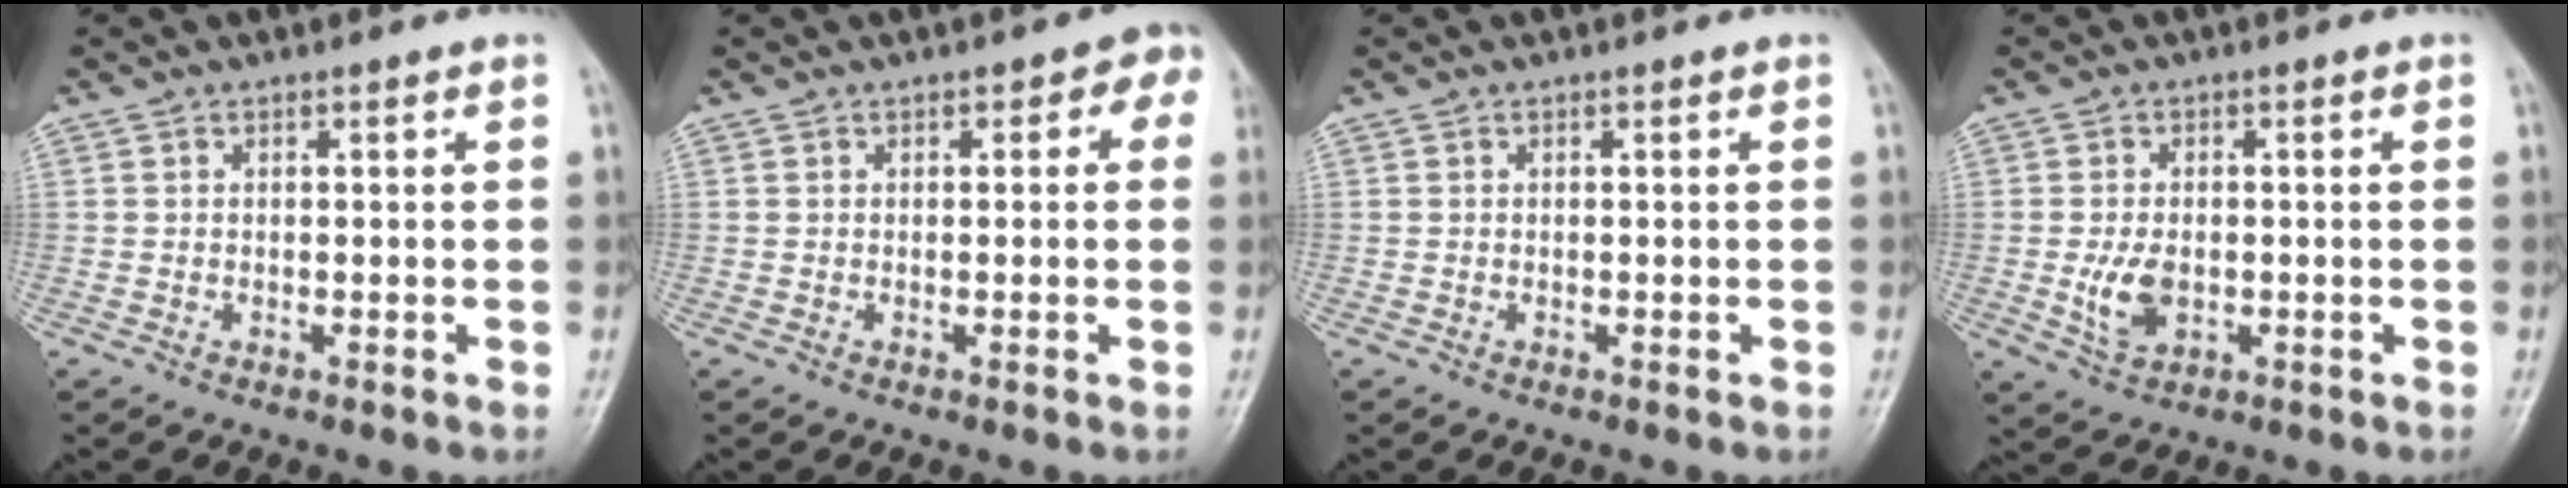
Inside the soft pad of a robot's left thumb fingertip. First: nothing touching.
{"total": 4.1, "force": [1.2, 2.1, 3.3], "torque": [-0.016, 0.006, 0.004]}
{"total": 0.0}
{"total": 5.6, "force": [-0.9, 3.5, 4.2], "torque": [-0.075, 0.001, -0.011]}